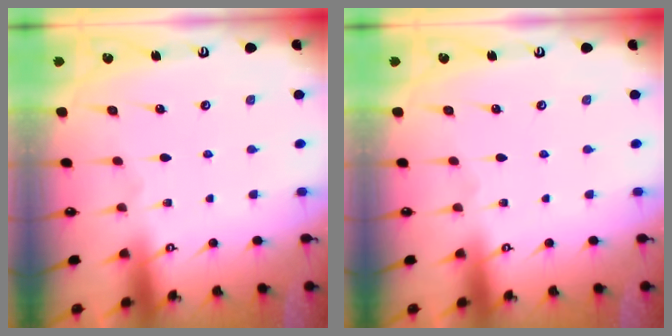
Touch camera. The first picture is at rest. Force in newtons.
{"total": 0.0}